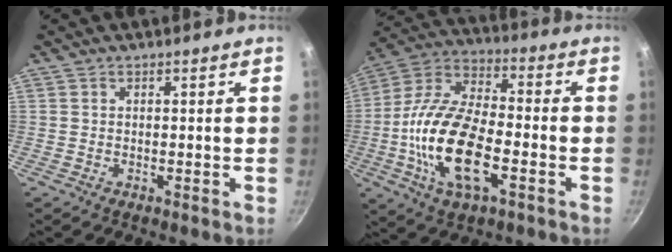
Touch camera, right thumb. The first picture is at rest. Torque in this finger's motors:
{"motor_torque": [-0.19, 1.50, 1.85, -0.93, 0.51]}